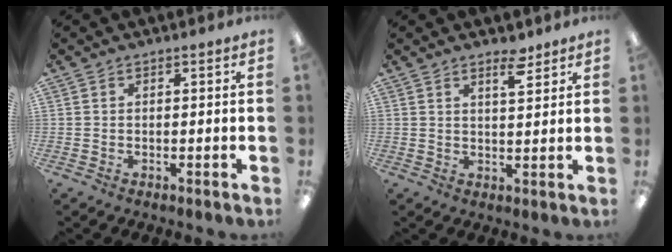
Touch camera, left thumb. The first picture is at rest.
{"total": 4.9, "force": [3.6, 1.5, 3.0], "torque": [-0.036, -0.017, 0.056]}